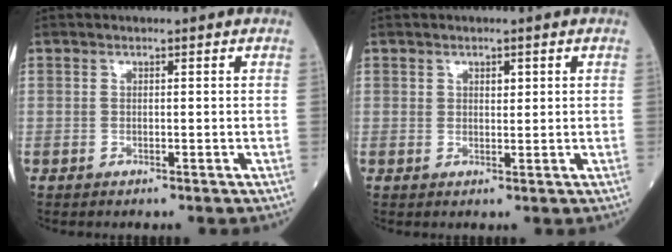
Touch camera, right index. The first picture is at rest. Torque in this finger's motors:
{"motor_torque": [-0.04, 0.00, 0.00, 0.01]}